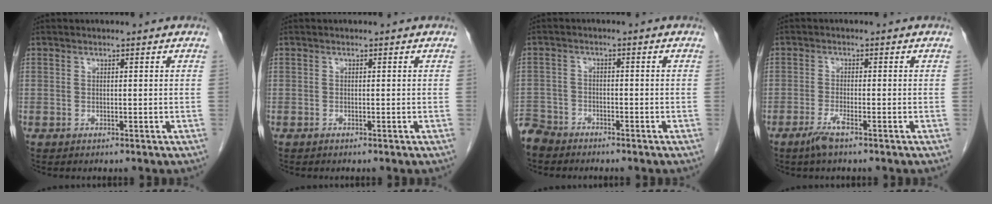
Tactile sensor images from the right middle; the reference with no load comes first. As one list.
[{"total": 0.0}, {"total": 4.8, "force": [-4.5, 1.8, 0.2], "torque": [-0.008, -0.009, -0.090]}, {"total": 2.8, "force": [-2.0, 0.0, 2.0], "torque": [-0.047, -0.006, -0.040]}]